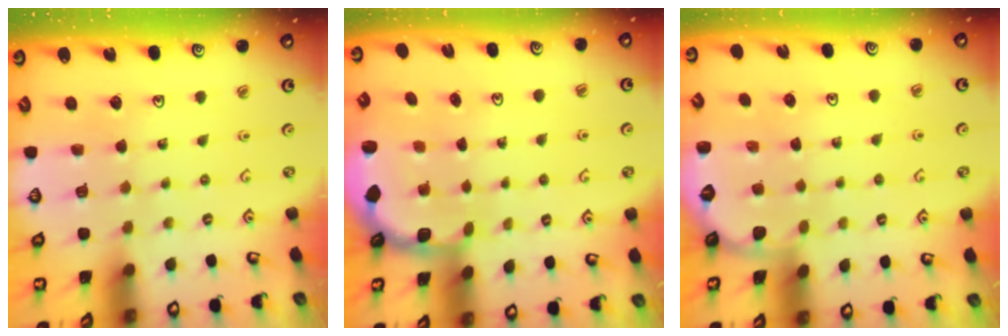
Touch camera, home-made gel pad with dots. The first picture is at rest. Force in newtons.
{"total": 2.2, "press": 2.0, "slide": 1.0}
{"total": 0.0}